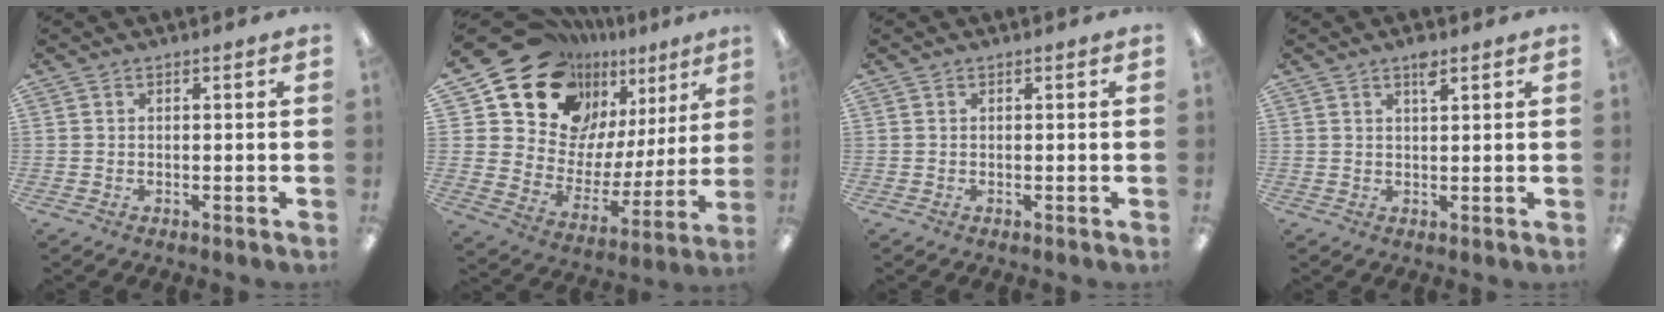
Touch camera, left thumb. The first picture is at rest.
{"total": 18.5, "force": [14.3, 10.5, 5.3], "torque": [-0.113, -0.117, 0.272]}
{"total": 0.0}
{"total": 2.9, "force": [2.0, 0.8, 2.0], "torque": [-0.036, -0.001, 0.033]}